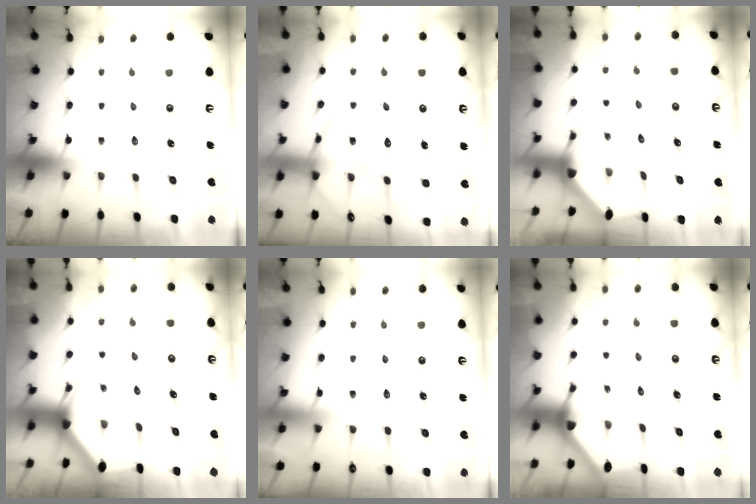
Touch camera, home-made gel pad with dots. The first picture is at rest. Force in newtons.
{"total": 15.2, "press": 15.2, "slide": 0.9}
{"total": 2.8, "press": 2.8, "slide": 0.2}
{"total": 3.1, "press": 3.1, "slide": 0.1}
{"total": 3.4, "press": 3.4, "slide": 0.4}
{"total": 3.3, "press": 3.3, "slide": 0.2}